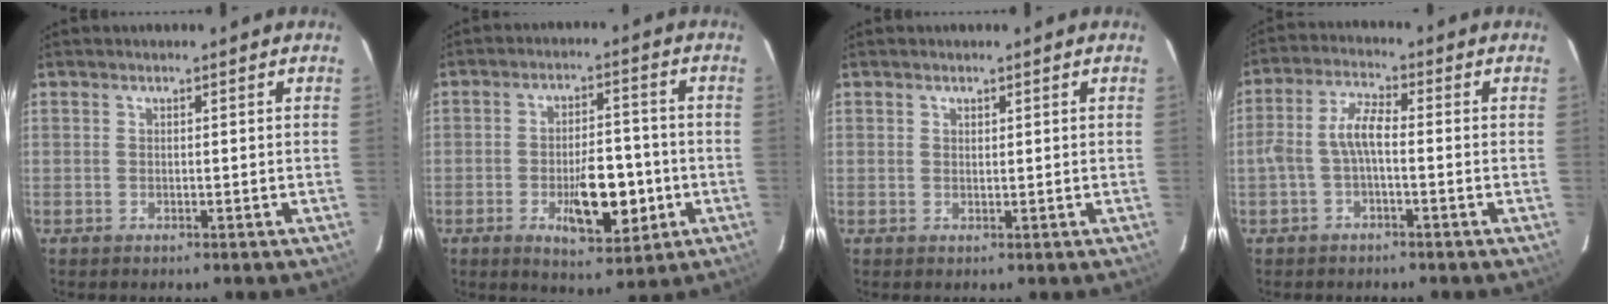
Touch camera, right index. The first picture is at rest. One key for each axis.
{"total": 11.2, "fx": -3.3, "fy": 4.7, "fz": 9.6, "tx": -0.163, "ty": 0.001, "tz": -0.038}
{"total": 0.7, "fx": 0.5, "fy": 0.5, "fz": 0.2, "tx": -0.003, "ty": 0.003, "tz": 0.008}
{"total": 5.2, "fx": -1.3, "fy": 1.7, "fz": 4.7, "tx": -0.106, "ty": 0.017, "tz": -0.025}